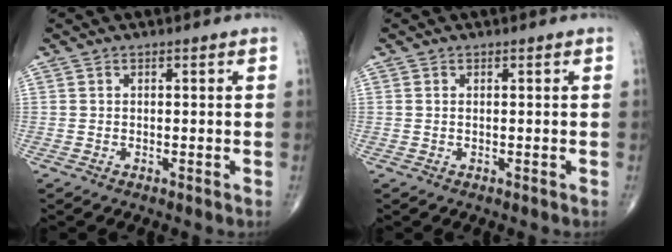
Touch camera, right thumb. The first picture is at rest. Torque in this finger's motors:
{"motor_torque": [0.40, -0.39, 0.02, 0.08, 0.00]}